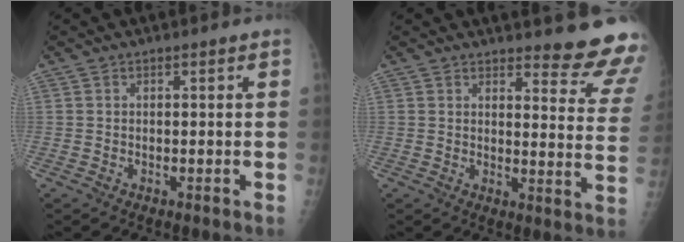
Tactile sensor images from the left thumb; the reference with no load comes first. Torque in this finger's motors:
{"motor_torque": [0.74, -0.11, 0.73, -0.56, 0.02]}